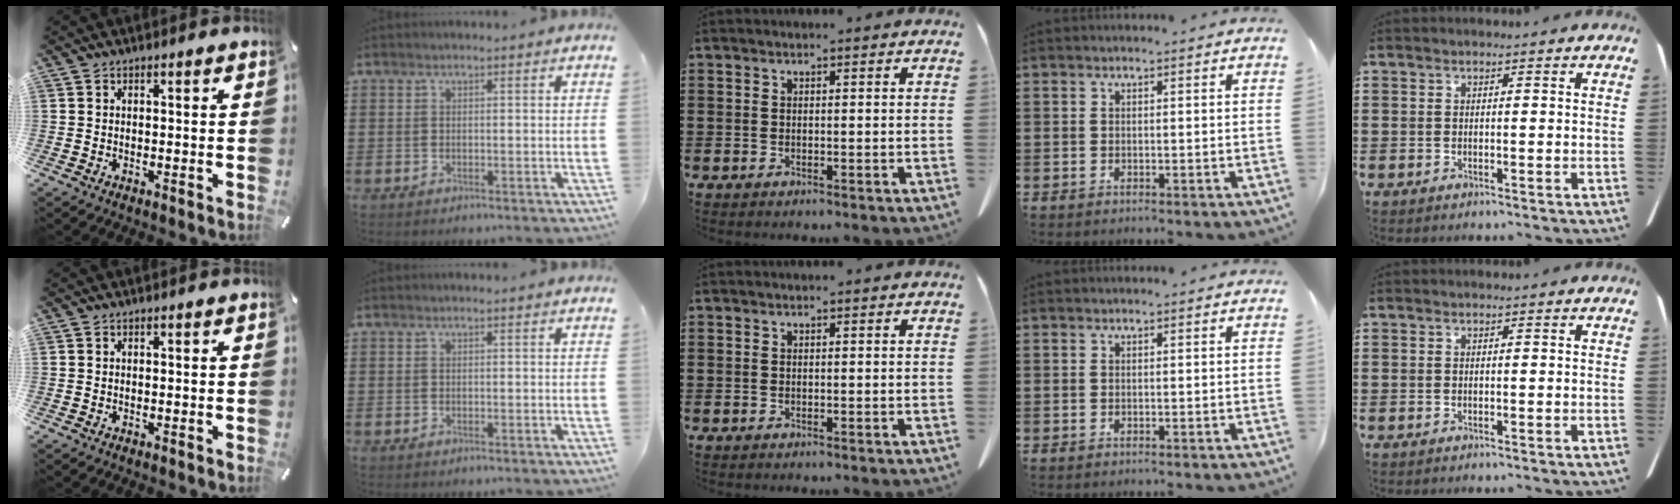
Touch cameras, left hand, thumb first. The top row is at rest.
{}